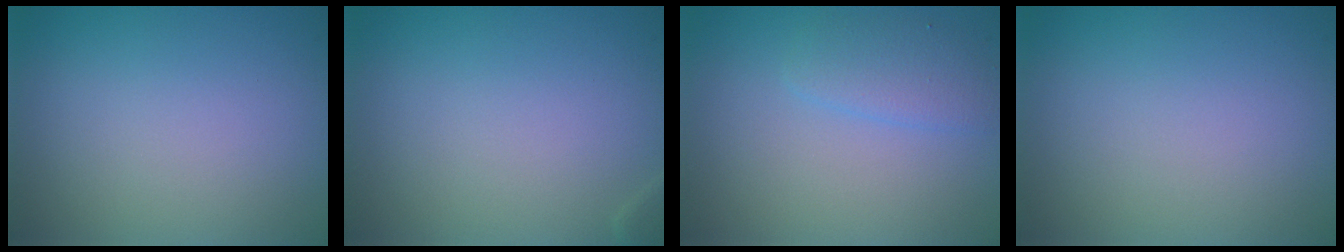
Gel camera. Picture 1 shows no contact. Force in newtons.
{"total": 0.6, "press": 0.6, "slide": 0.0}
{"total": 1.9, "press": 1.9, "slide": 0.1}
{"total": 0.0}